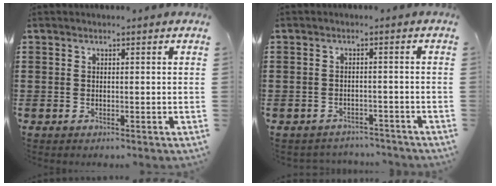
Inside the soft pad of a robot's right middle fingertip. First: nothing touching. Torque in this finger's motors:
{"motor_torque": [0.10, 0.08, 0.02, 0.00]}